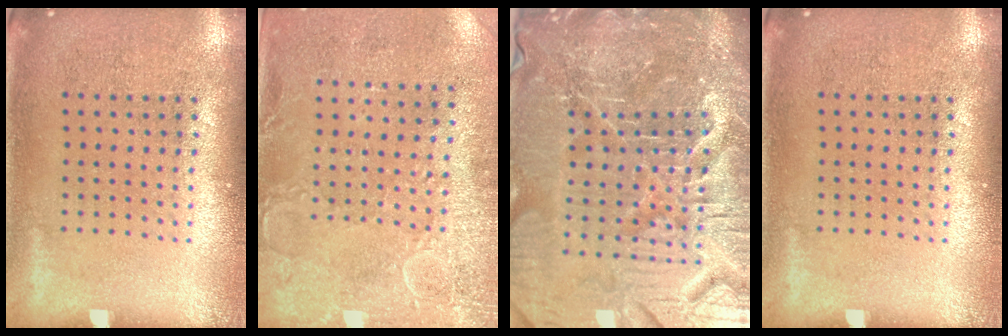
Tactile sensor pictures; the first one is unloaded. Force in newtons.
{"total": 3.0, "press": 2.2, "slide": 2.0}
{"total": 7.1, "press": 6.3, "slide": 3.2}
{"total": 0.0}